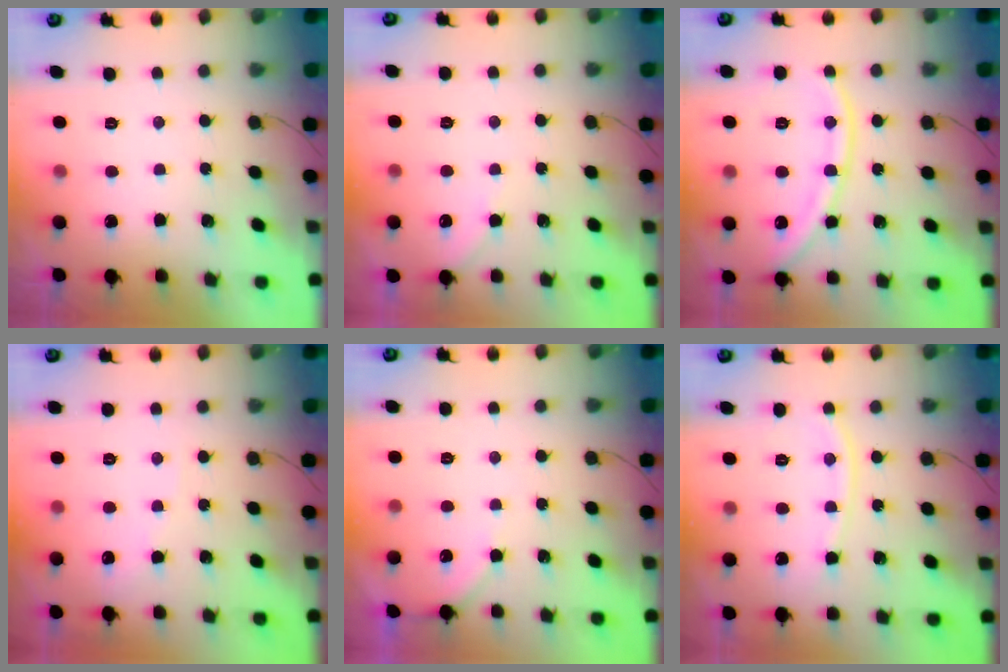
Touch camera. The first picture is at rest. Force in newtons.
{"total": 2.4, "press": 2.3, "slide": 0.4}
{"total": 12.0, "press": 11.8, "slide": 1.6}
{"total": 3.4, "press": 3.4, "slide": 0.4}
{"total": 2.8, "press": 2.8, "slide": 0.4}
{"total": 9.1, "press": 9.0, "slide": 0.6}